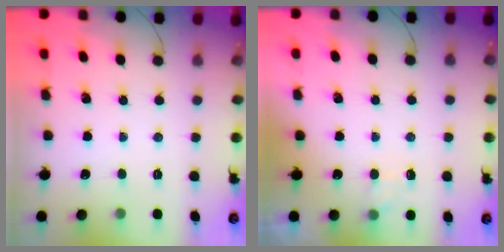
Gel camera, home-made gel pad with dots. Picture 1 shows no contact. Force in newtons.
{"total": 3.7, "press": 3.4, "slide": 1.4}